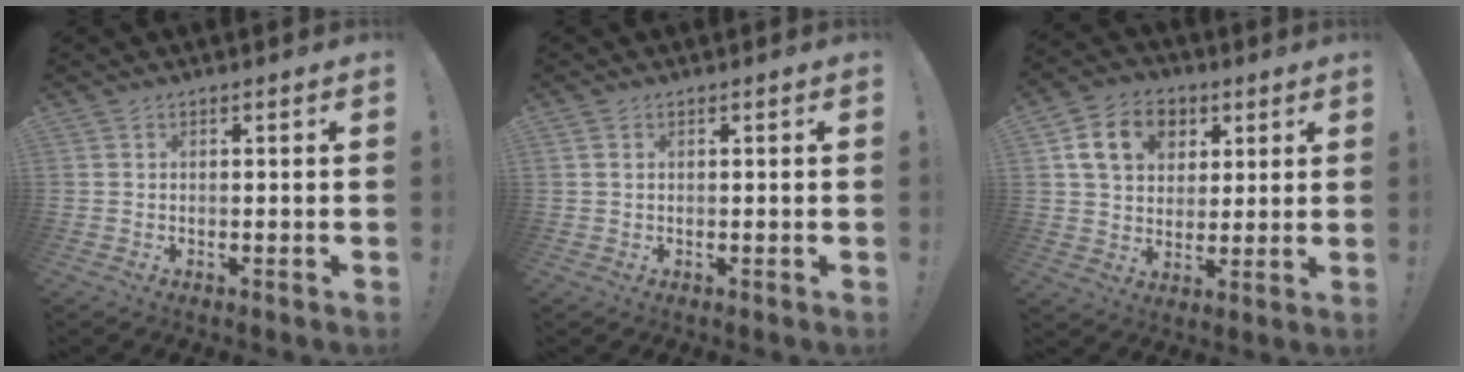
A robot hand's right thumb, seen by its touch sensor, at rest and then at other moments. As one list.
[{"total": 0.8, "force": [0.3, 0.7, 0.4], "torque": [-0.009, 0.003, 0.006]}, {"total": 13.3, "force": [5.0, 10.3, 6.7], "torque": [-0.103, -0.009, 0.099]}]